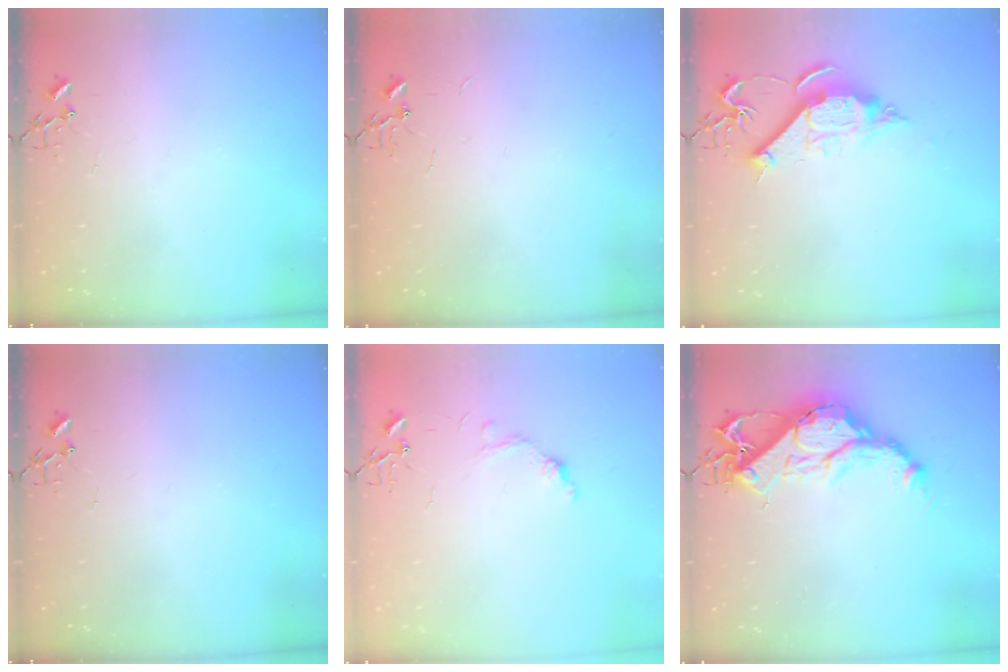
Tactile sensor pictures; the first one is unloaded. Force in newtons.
{"total": 1.8, "press": 1.8, "slide": 0.2}
{"total": 10.9, "press": 10.9, "slide": 0.7}
{"total": 0.0}
{"total": 7.9, "press": 7.9, "slide": 0.7}
{"total": 17.2, "press": 17.1, "slide": 1.3}